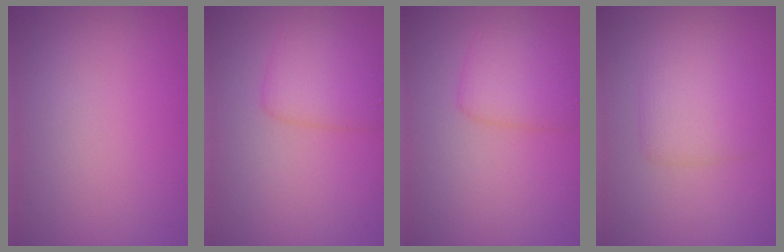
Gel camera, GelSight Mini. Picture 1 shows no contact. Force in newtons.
{"total": 3.0, "press": 3.0, "slide": 0.2}
{"total": 3.0, "press": 3.0, "slide": 0.2}
{"total": 2.7, "press": 2.7, "slide": 0.1}